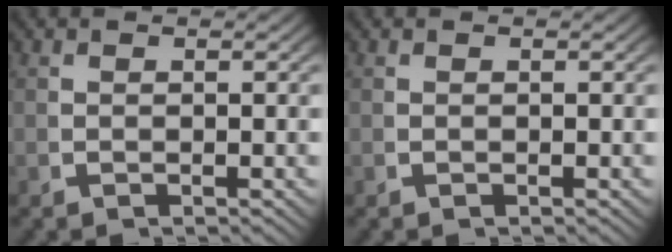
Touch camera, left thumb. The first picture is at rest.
{"total": 0.0}